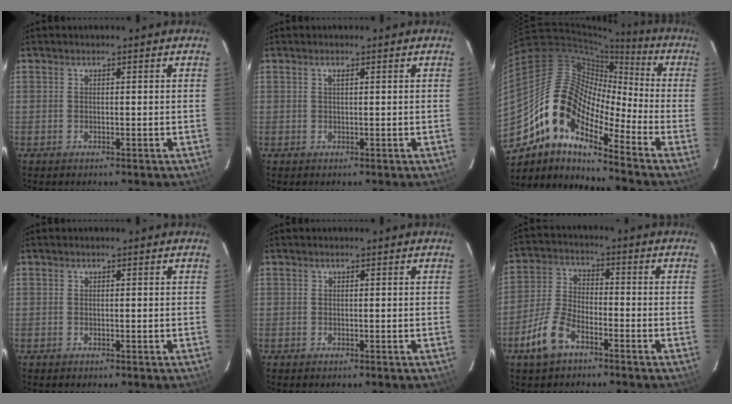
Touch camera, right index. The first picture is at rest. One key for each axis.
{"total": 0.6, "fx": 0.3, "fy": 0.0, "fz": 0.5, "tx": -0.009, "ty": 0.003, "tz": 0.004}
{"total": 15.4, "fx": -9.6, "fy": 5.8, "fz": 10.6, "tx": -0.175, "ty": 0.005, "tz": -0.197}
{"total": 0.0}
{"total": 0.0}
{"total": 9.0, "fx": -5.5, "fy": 4.2, "fz": 5.8, "tx": -0.131, "ty": 0.005, "tz": -0.108}